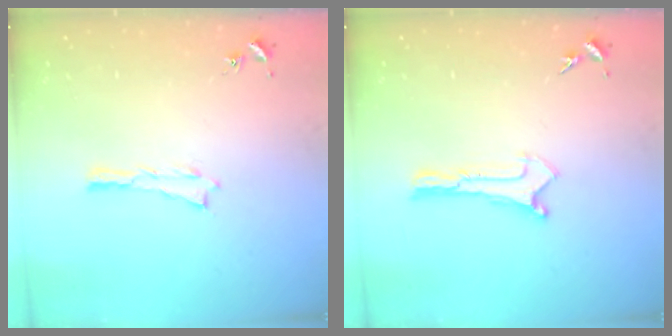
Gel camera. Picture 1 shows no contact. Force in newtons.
{"total": 0.0}